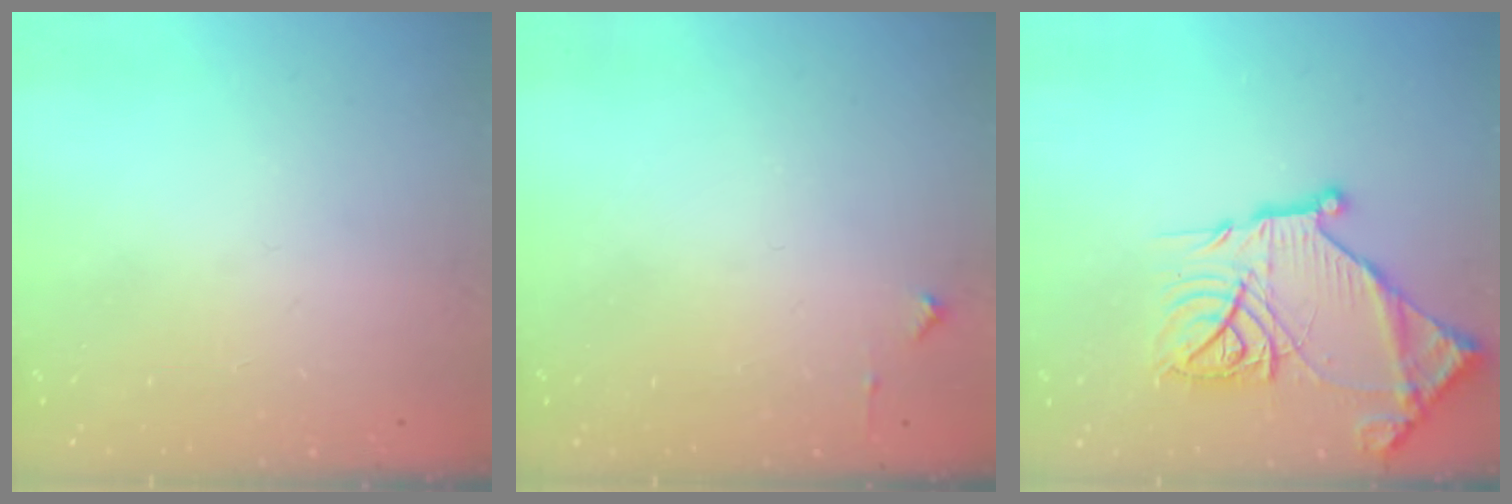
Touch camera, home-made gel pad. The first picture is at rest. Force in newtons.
{"total": 3.0, "press": 3.0, "slide": 0.4}
{"total": 22.8, "press": 22.6, "slide": 2.3}